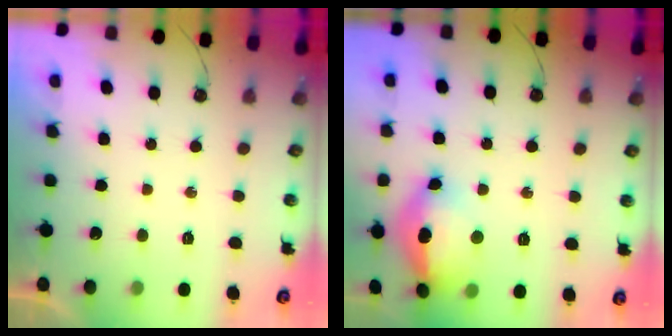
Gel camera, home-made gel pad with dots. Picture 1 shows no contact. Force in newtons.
{"total": 16.0, "press": 15.9, "slide": 1.9}